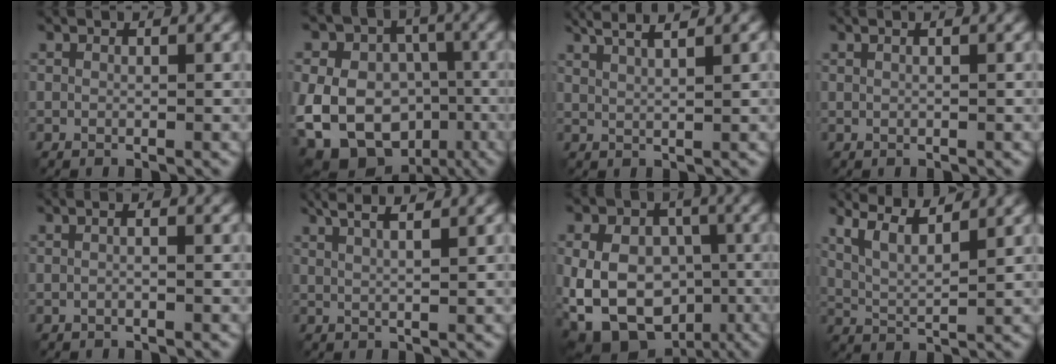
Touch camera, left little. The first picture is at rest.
{"total": 17.0, "force": [-4.7, 14.1, 8.1], "torque": [-0.150, 0.004, -0.106]}
{"total": 5.2, "force": [3.4, 1.4, 3.7], "torque": [-0.046, 0.026, 0.027]}
{"total": 1.4, "force": [0.7, 0.6, 1.1], "torque": [-0.008, 0.005, -0.010]}
{"total": 1.8, "force": [0.2, 0.9, 1.6], "torque": [-0.013, 0.012, -0.014]}
{"total": 5.3, "force": [3.2, 1.6, 3.9], "torque": [-0.044, 0.026, 0.022]}
{"total": 12.5, "force": [-2.9, 9.6, 7.6], "torque": [-0.118, 0.009, -0.069]}
{"total": 5.5, "force": [3.8, 1.5, 3.7], "torque": [-0.071, 0.014, 0.053]}